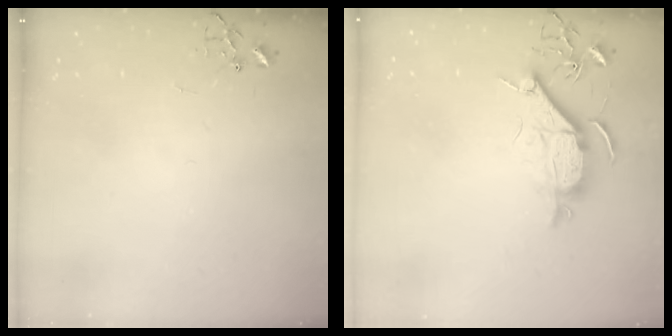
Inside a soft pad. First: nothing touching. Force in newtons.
{"total": 9.3, "press": 9.2, "slide": 1.1}